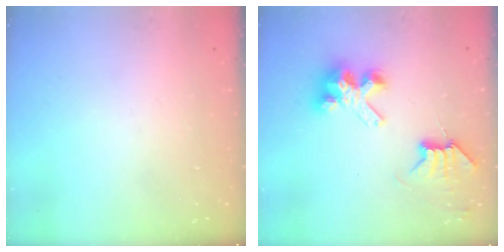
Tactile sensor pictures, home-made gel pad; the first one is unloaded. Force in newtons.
{"total": 7.4, "press": 7.4, "slide": 0.2}